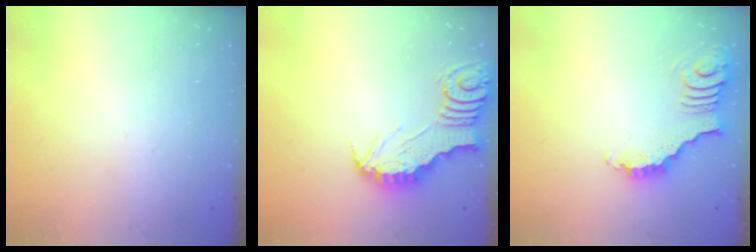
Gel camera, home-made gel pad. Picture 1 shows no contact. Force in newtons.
{"total": 3.0, "press": 3.0, "slide": 0.3}
{"total": 3.7, "press": 3.6, "slide": 0.7}